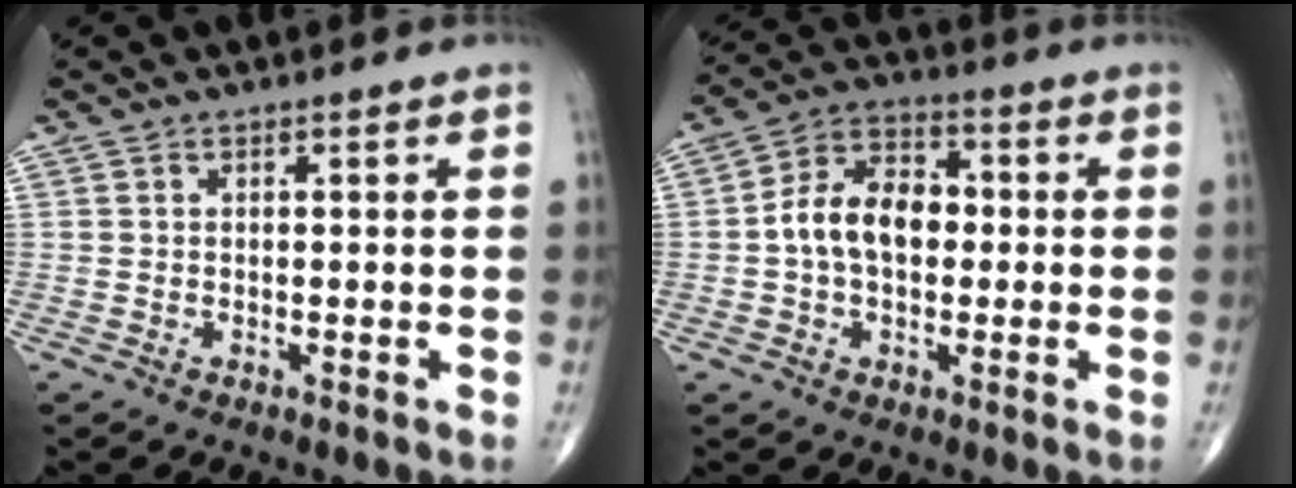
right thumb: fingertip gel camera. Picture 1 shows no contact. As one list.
[{"total": 11.2, "force": [-0.2, 7.5, 8.3], "torque": [-0.131, 0.030, -0.015]}]